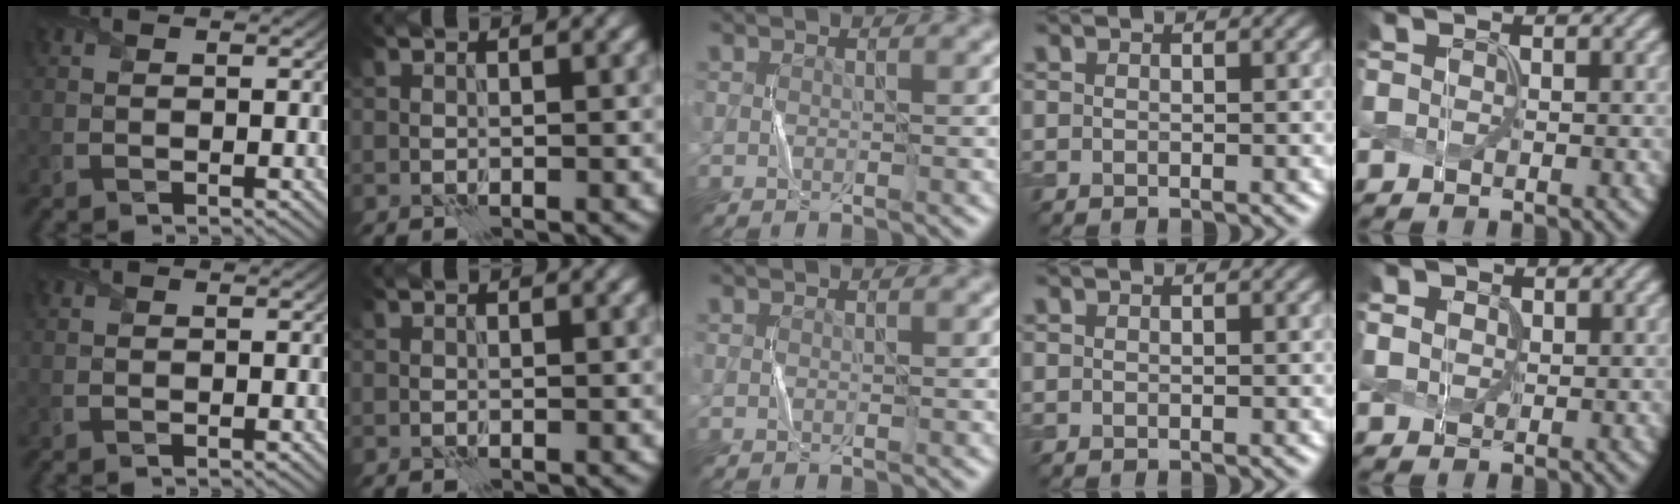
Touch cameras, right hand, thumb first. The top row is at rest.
{"little": {"total": 1.7, "force": [0.8, 1.3, 0.8], "torque": [-0.021, 0.008, 0.010]}}